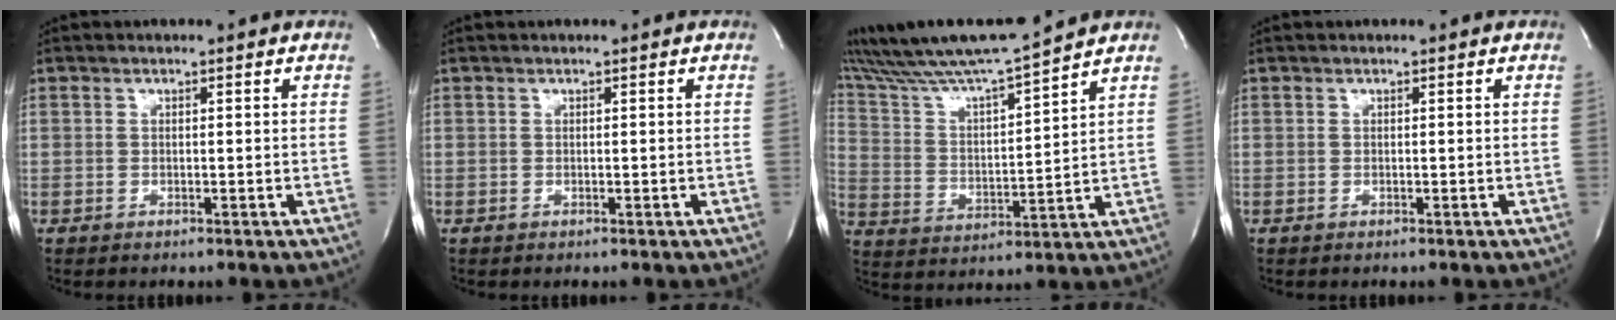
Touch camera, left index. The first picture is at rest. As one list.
[{"total": 0.0}, {"total": 14.5, "force": [13.1, -1.2, 6.0], "torque": [-0.128, -0.004, 0.232]}, {"total": 0.0}]